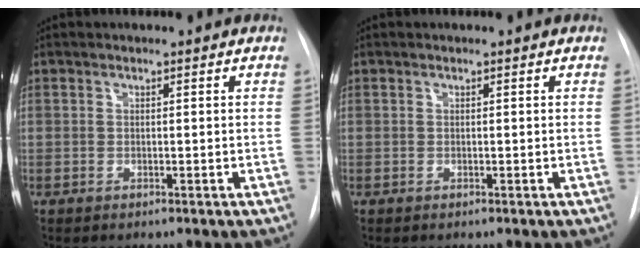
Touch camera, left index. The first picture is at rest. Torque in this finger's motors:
{"motor_torque": [0.42, -0.19, 0.02, 0.01]}